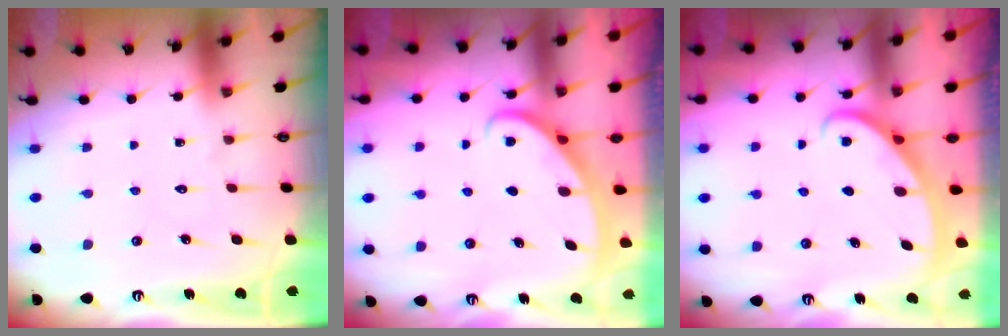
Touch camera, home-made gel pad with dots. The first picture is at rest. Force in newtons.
{"total": 3.1, "press": 3.1, "slide": 0.1}
{"total": 3.1, "press": 3.1, "slide": 0.1}